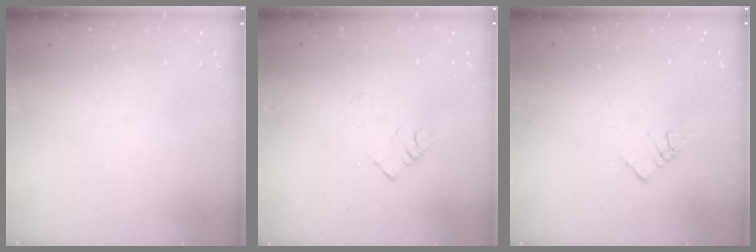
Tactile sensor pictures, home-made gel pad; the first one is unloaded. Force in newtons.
{"total": 2.8, "press": 2.7, "slide": 0.4}
{"total": 3.6, "press": 3.5, "slide": 0.4}